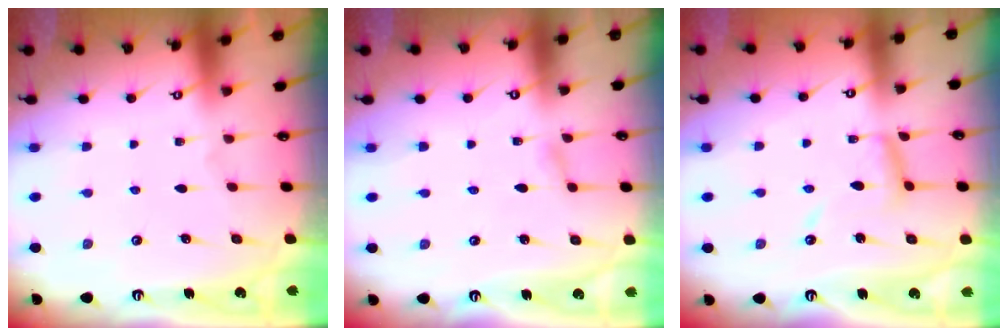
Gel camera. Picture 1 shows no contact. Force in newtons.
{"total": 1.1, "press": 1.1, "slide": 0.1}
{"total": 10.2, "press": 10.2, "slide": 0.8}